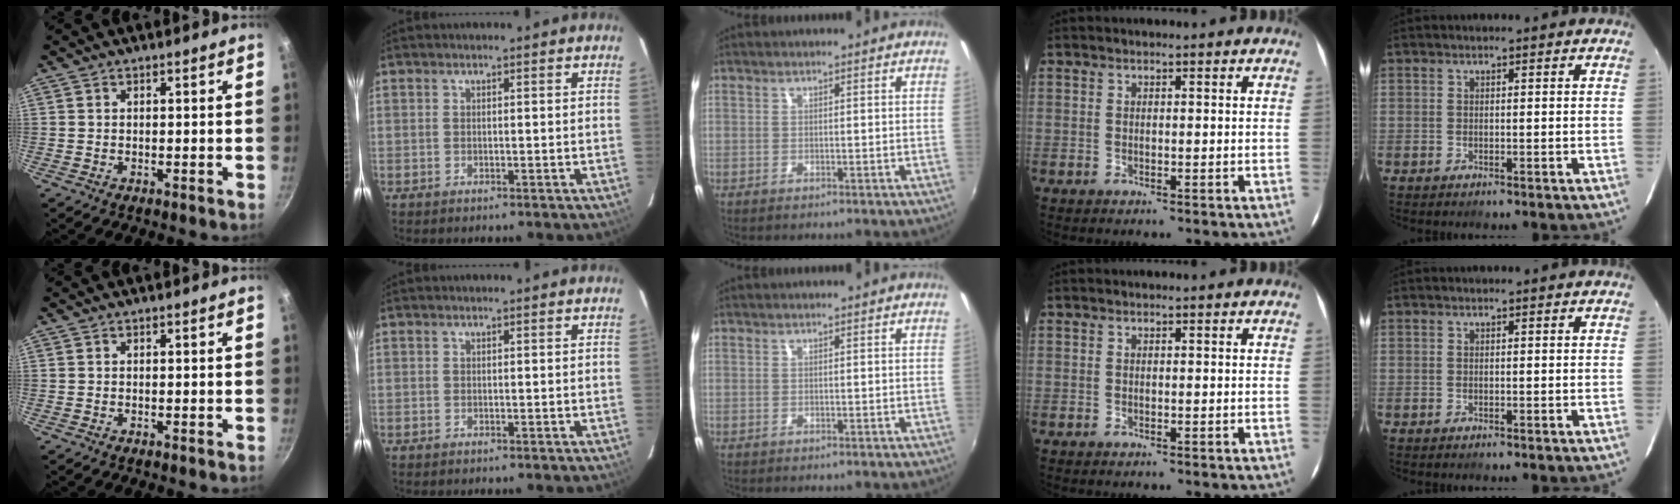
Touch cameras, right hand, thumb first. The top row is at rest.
{}